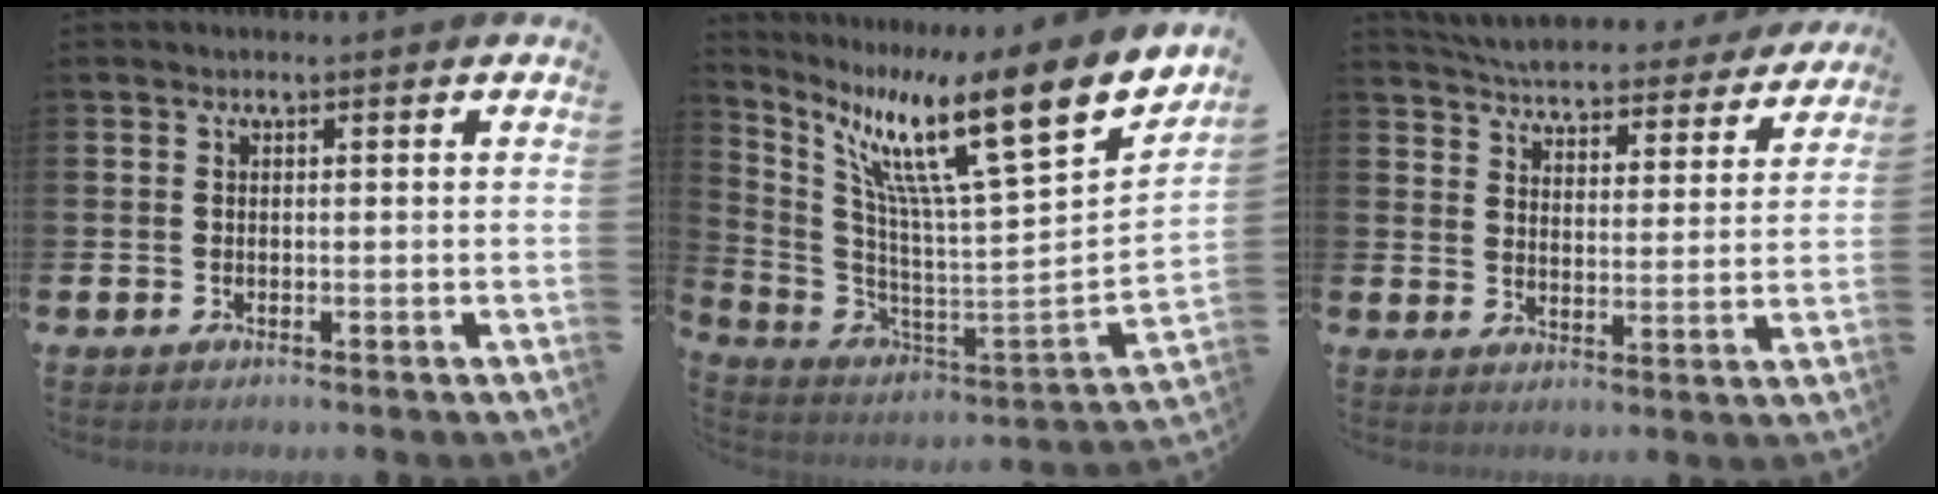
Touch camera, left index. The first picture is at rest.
{"total": 13.4, "force": [8.8, 1.7, 10.0], "torque": [-0.197, -0.077, 0.132]}
{"total": 5.2, "force": [5.1, 0.8, 0.8], "torque": [-0.032, -0.042, 0.083]}